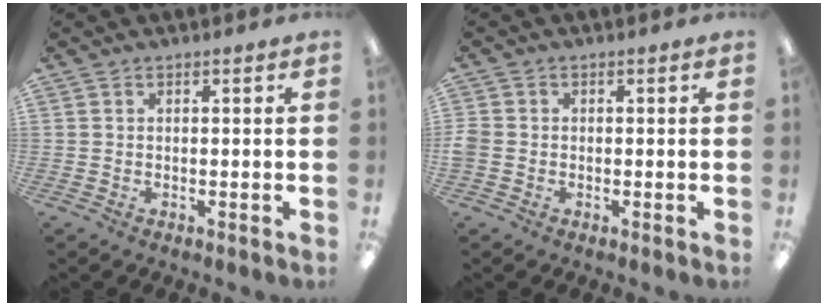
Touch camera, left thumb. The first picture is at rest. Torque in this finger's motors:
{"motor_torque": [-0.22, 0.30, 0.15, -0.20, 0.01]}